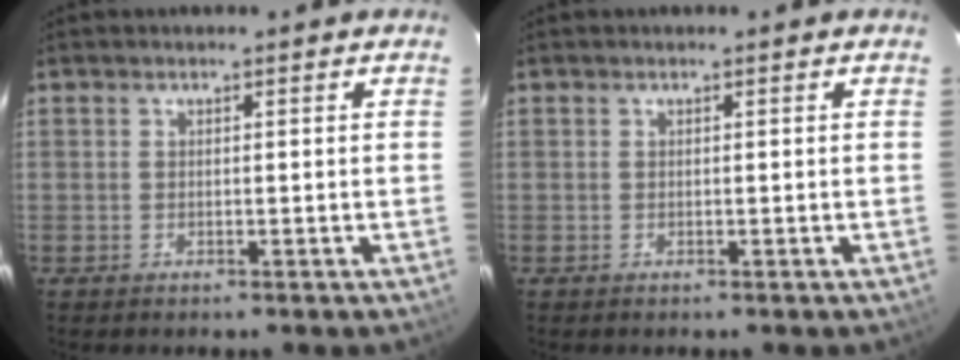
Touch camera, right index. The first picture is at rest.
{"total": 0.0}